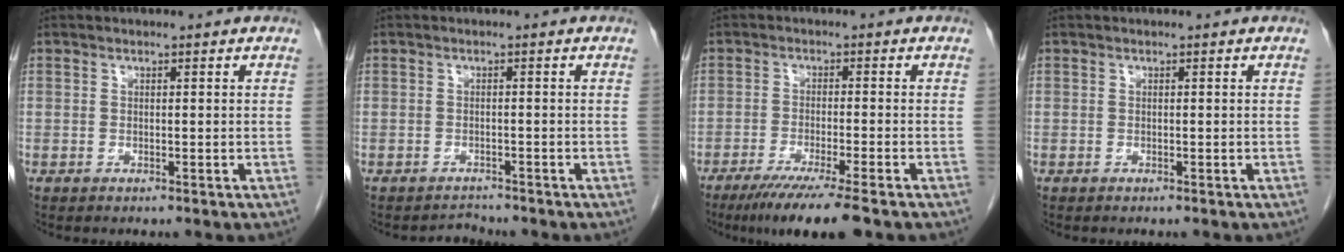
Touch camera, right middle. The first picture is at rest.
{"total": 1.5, "force": [-1.3, 0.3, -0.7], "torque": [0.010, -0.006, -0.021]}
{"total": 9.1, "force": [-6.6, -0.5, 6.2], "torque": [-0.093, -0.024, -0.106]}
{"total": 0.0}